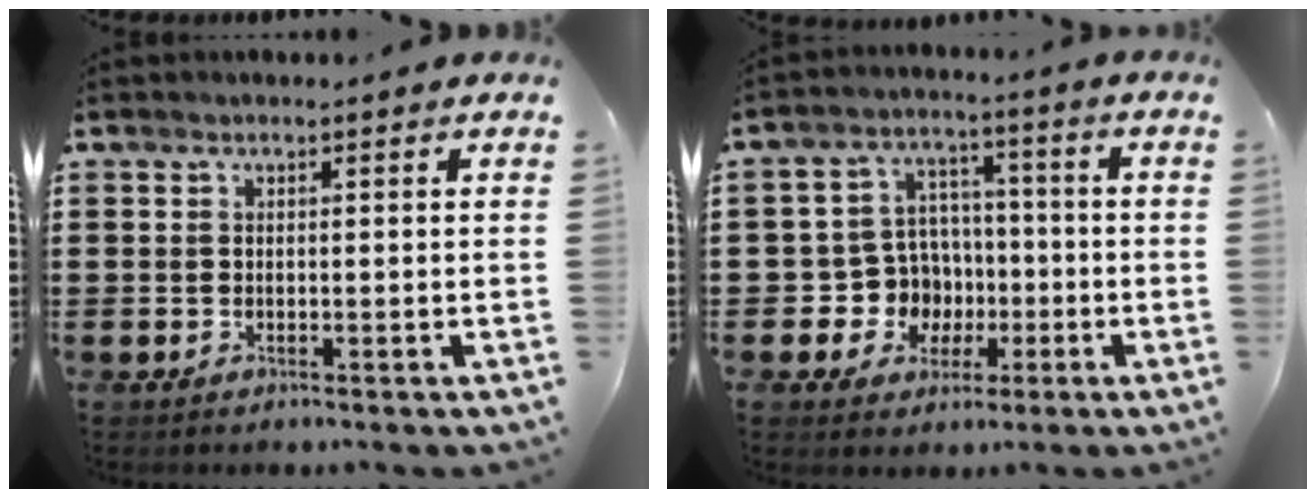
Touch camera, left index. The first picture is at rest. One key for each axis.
{"total": 8.0, "fx": -1.3, "fy": 7.6, "fz": 2.1, "tx": -0.065, "ty": 0.013, "tz": -0.016}